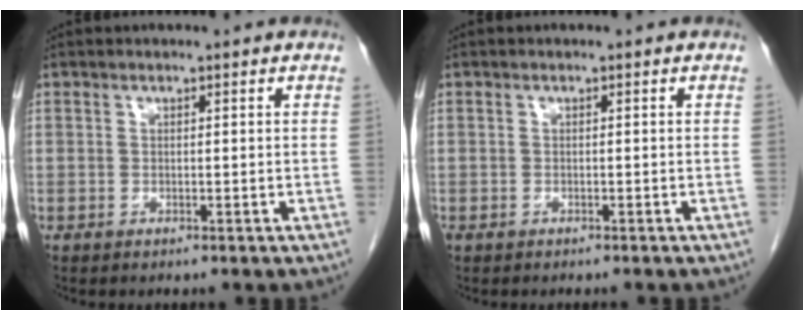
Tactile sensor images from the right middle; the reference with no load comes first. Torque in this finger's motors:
{"motor_torque": [0.02, 0.08, 0.00, 0.00]}